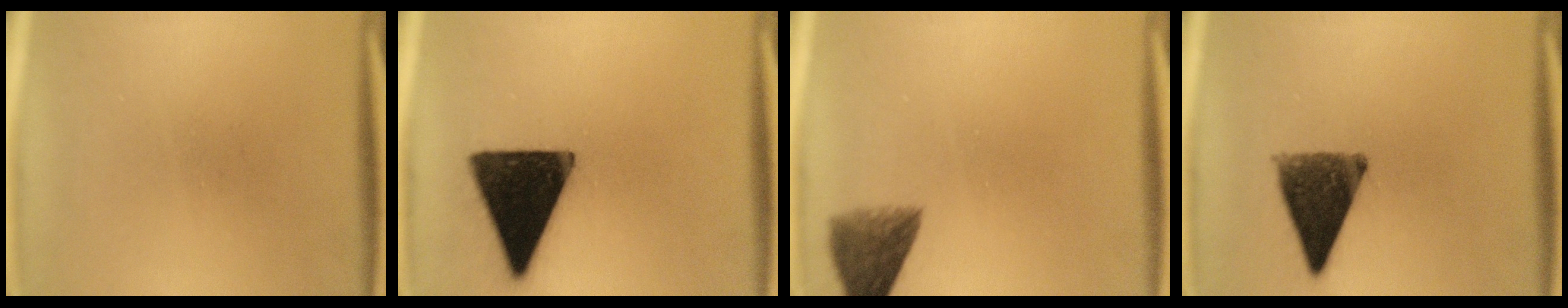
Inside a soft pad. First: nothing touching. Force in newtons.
{"total": 17.2}
{"total": 5.7}
{"total": 10.4}